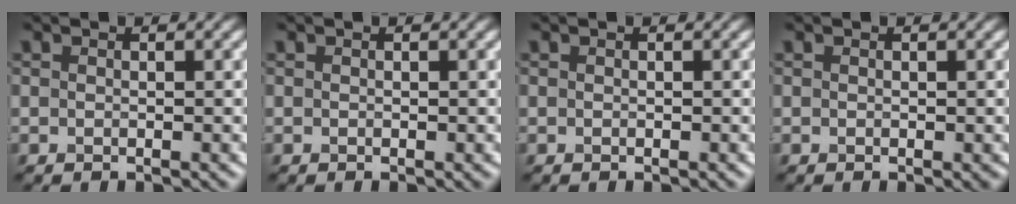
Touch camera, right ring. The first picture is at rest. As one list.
[{"total": 0.0}, {"total": 0.0}, {"total": 0.0}]